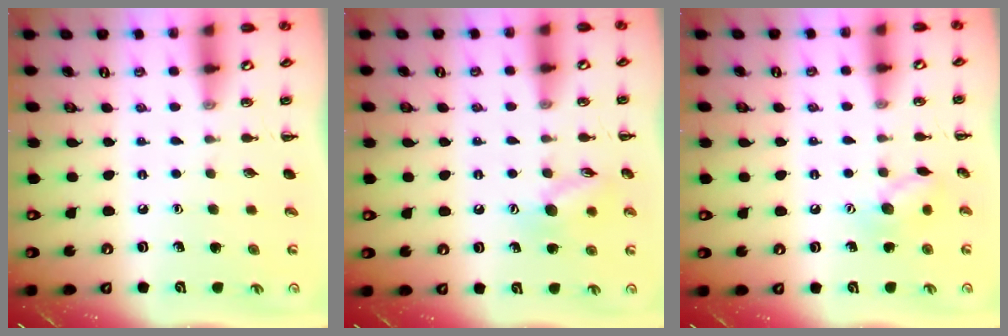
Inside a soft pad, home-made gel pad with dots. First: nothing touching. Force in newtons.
{"total": 10.0, "press": 9.9, "slide": 1.3}
{"total": 8.5, "press": 8.4, "slide": 0.3}